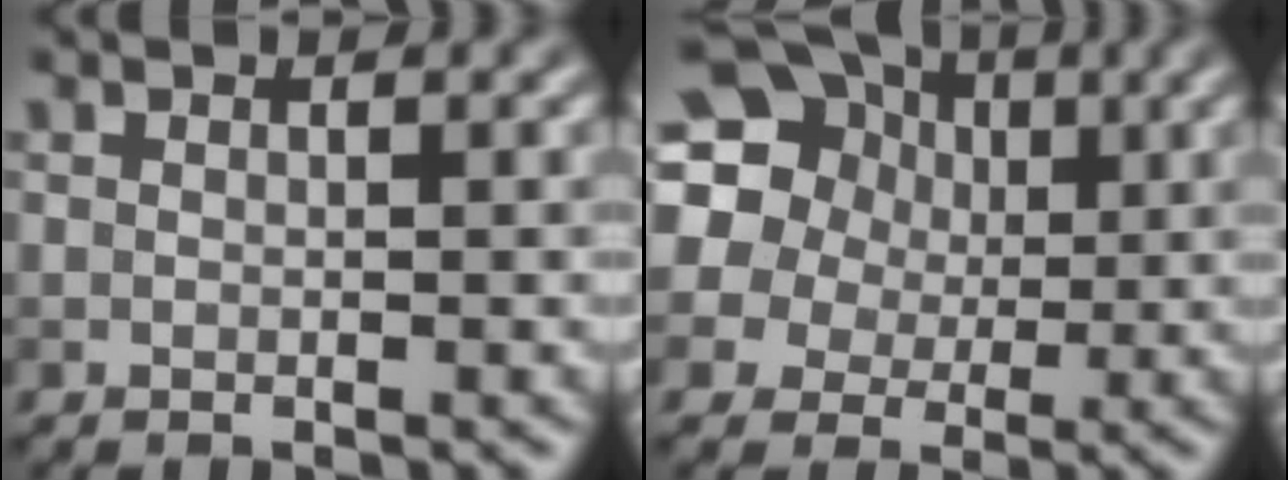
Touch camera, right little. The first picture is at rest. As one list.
[{"total": 19.1, "force": [6.9, 16.4, 6.9], "torque": [-0.193, 0.043, 0.099]}]